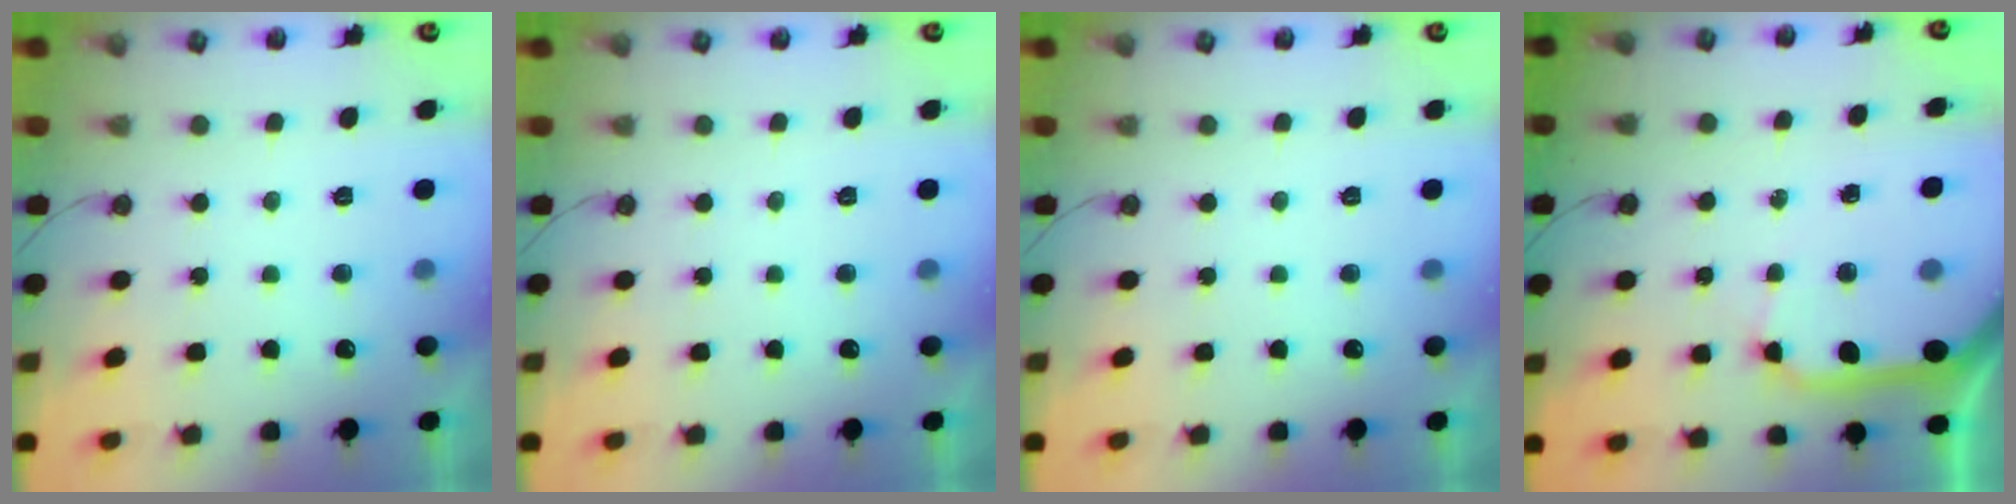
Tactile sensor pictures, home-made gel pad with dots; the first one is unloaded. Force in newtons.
{"total": 0.0}
{"total": 0.0}
{"total": 14.9, "press": 14.7, "slide": 1.9}